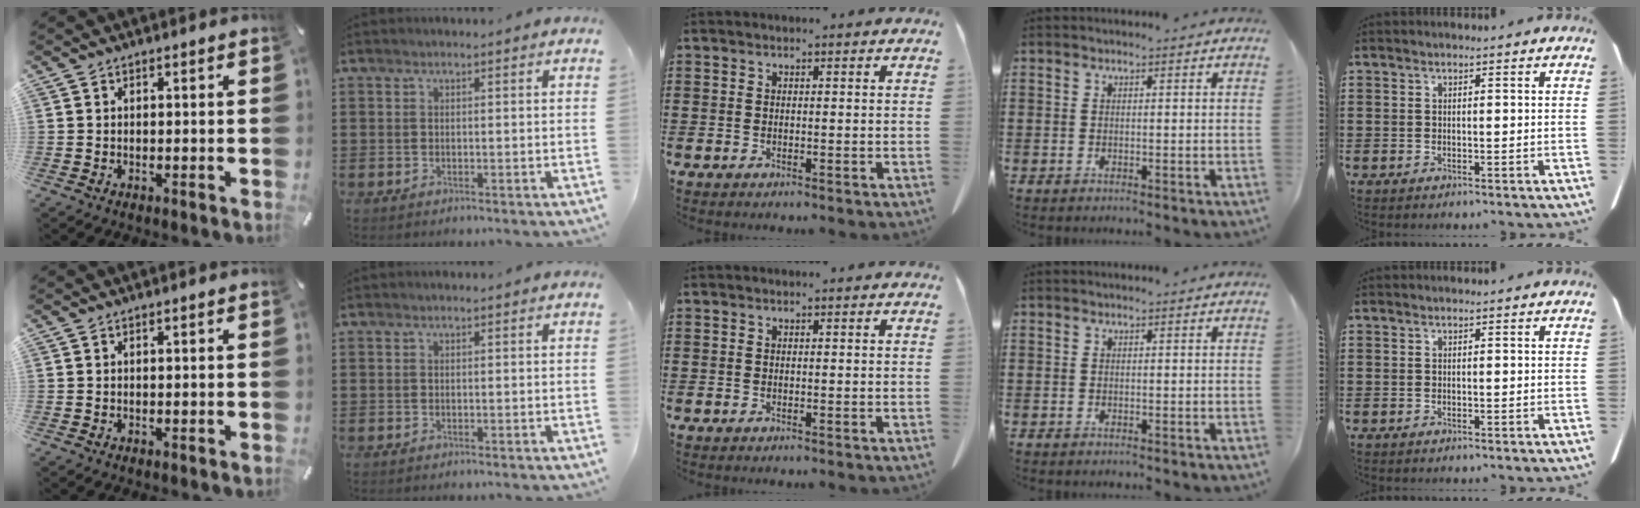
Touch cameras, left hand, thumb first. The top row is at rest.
{}